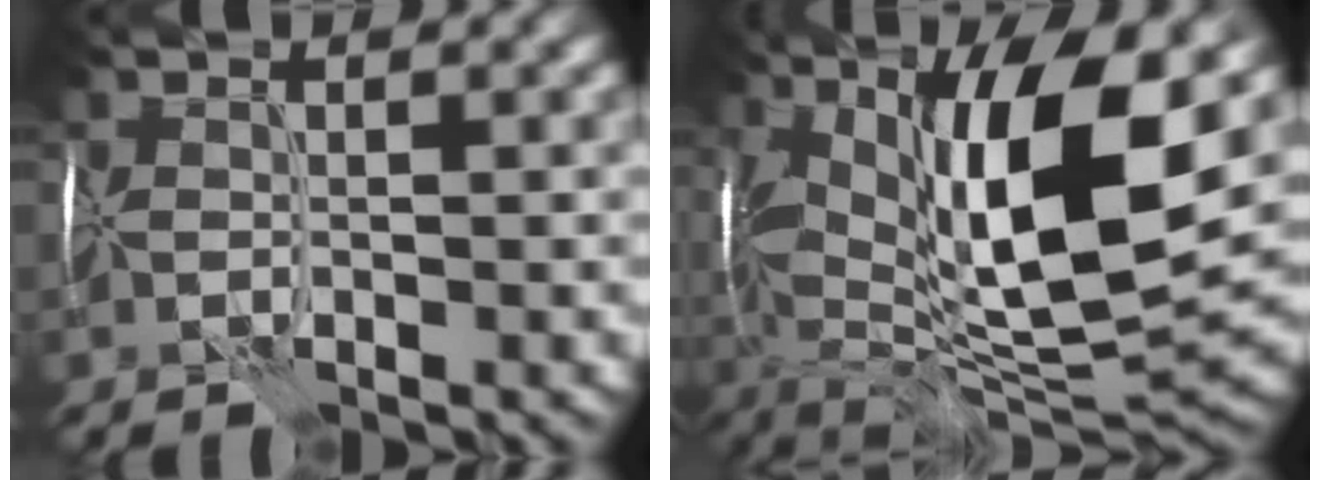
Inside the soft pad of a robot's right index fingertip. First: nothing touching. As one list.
[{"total": 14.2, "force": [3.5, 4.5, 13.0], "torque": [-0.229, -0.008, 0.066]}]